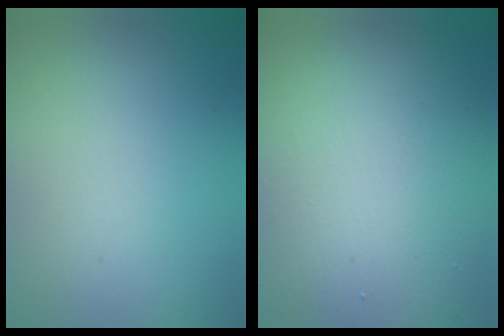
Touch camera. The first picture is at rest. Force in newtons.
{"total": 9.7, "press": 9.7, "slide": 0.6}